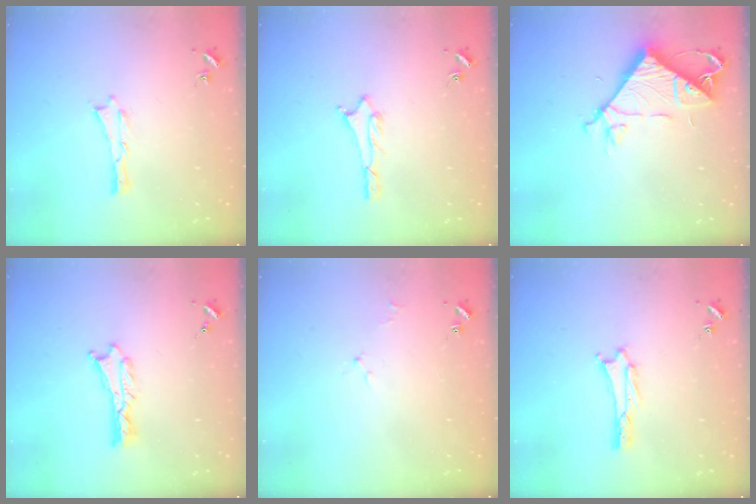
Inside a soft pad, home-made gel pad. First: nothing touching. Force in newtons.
{"total": 1.5, "press": 1.5, "slide": 0.1}
{"total": 9.5, "press": 9.5, "slide": 0.4}
{"total": 0.7, "press": 0.7, "slide": 0.1}
{"total": 1.7, "press": 1.6, "slide": 0.3}
{"total": 1.6, "press": 1.6, "slide": 0.2}